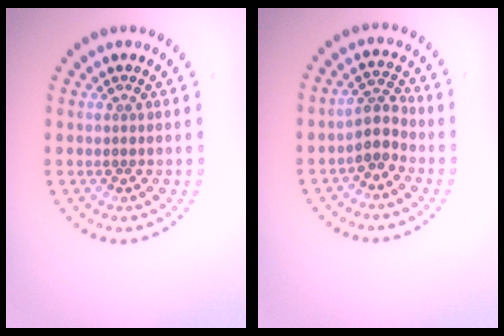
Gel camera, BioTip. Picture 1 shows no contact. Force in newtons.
{"total": 2.5, "press": 2.1, "slide": 1.4}